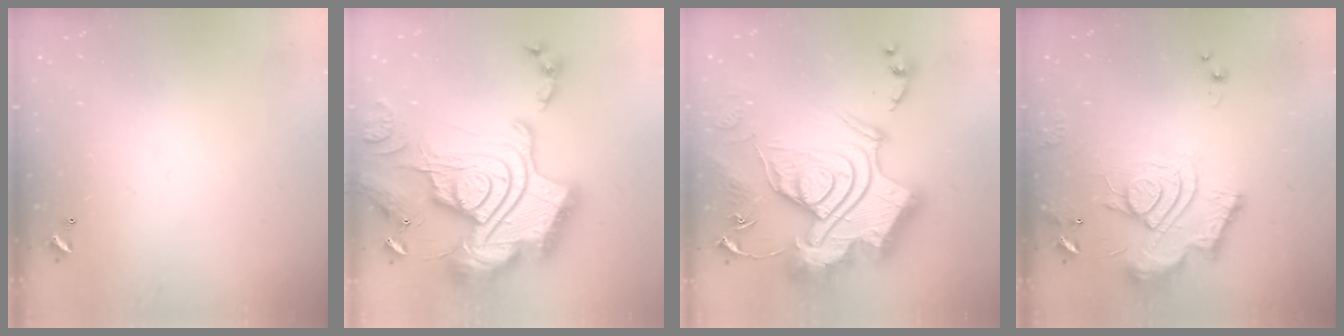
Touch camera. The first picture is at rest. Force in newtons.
{"total": 4.8, "press": 4.1, "slide": 2.6}
{"total": 1.1, "press": 1.1, "slide": 0.0}
{"total": 13.8, "press": 13.8, "slide": 1.3}